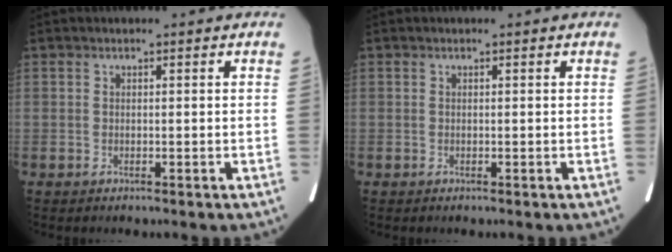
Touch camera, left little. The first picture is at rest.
{"total": 0.0}